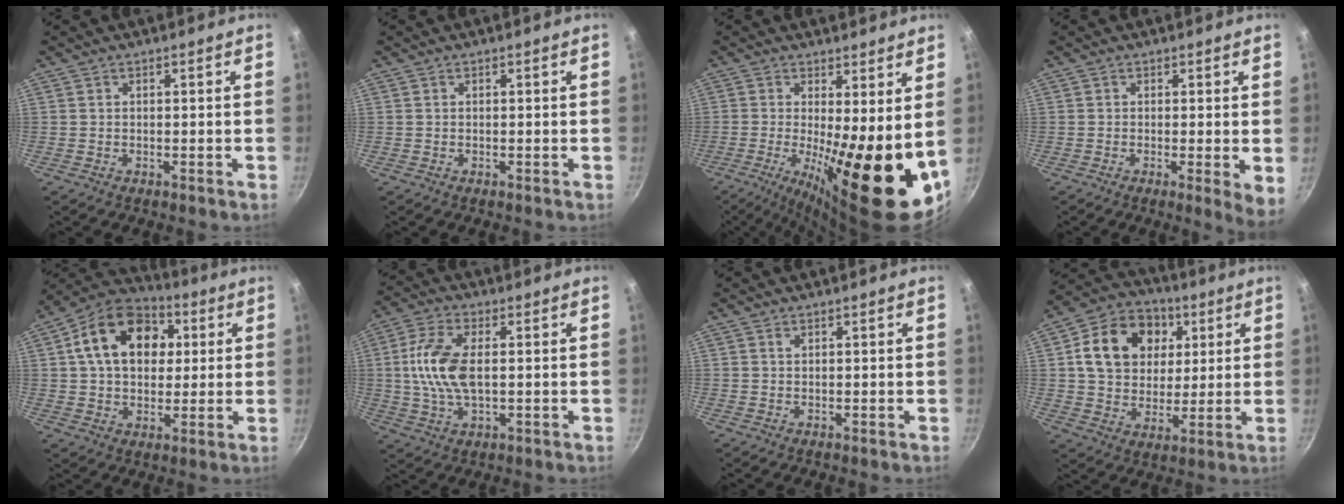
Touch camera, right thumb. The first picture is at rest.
{"total": 0.0}
{"total": 17.4, "force": [-1.7, 4.8, 16.7], "torque": [-0.239, -0.022, -0.022]}
{"total": 4.5, "force": [-0.2, 0.8, 4.5], "torque": [-0.056, -0.020, -0.006]}
{"total": 17.6, "force": [4.2, 12.6, 11.6], "torque": [-0.164, 0.019, 0.056]}
{"total": 10.9, "force": [0.7, 5.5, 9.4], "torque": [-0.188, 0.009, 0.007]}
{"total": 0.6, "force": [0.3, 0.4, 0.3], "torque": [-0.005, 0.000, 0.006]}
{"total": 16.9, "force": [4.7, 13.3, 9.4], "torque": [-0.136, 0.007, 0.073]}